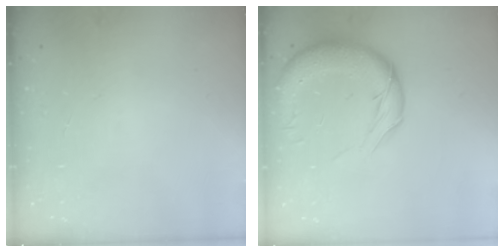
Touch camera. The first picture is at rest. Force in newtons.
{"total": 13.8, "press": 13.4, "slide": 3.5}